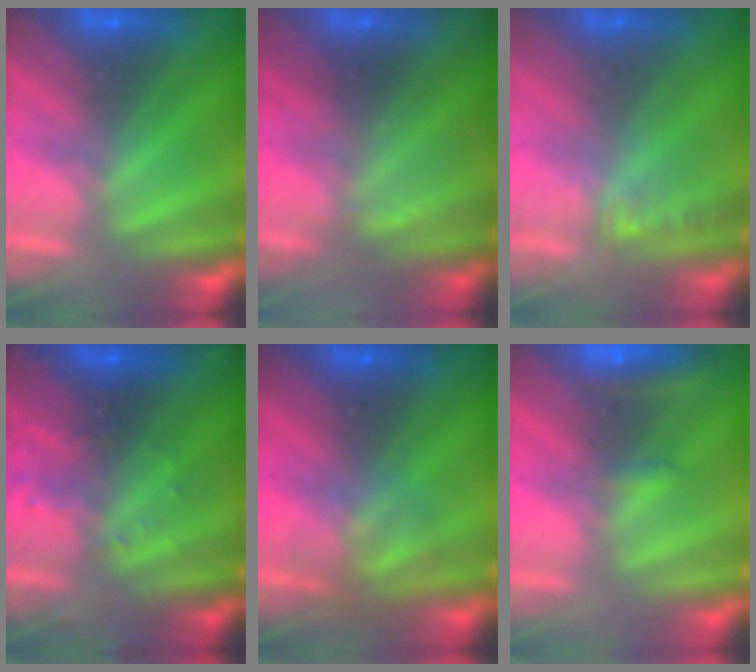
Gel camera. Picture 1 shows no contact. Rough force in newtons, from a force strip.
{"total": 2.3}
{"total": 1.2}
{"total": 2.9}
{"total": 2.5}
{"total": 5.5}